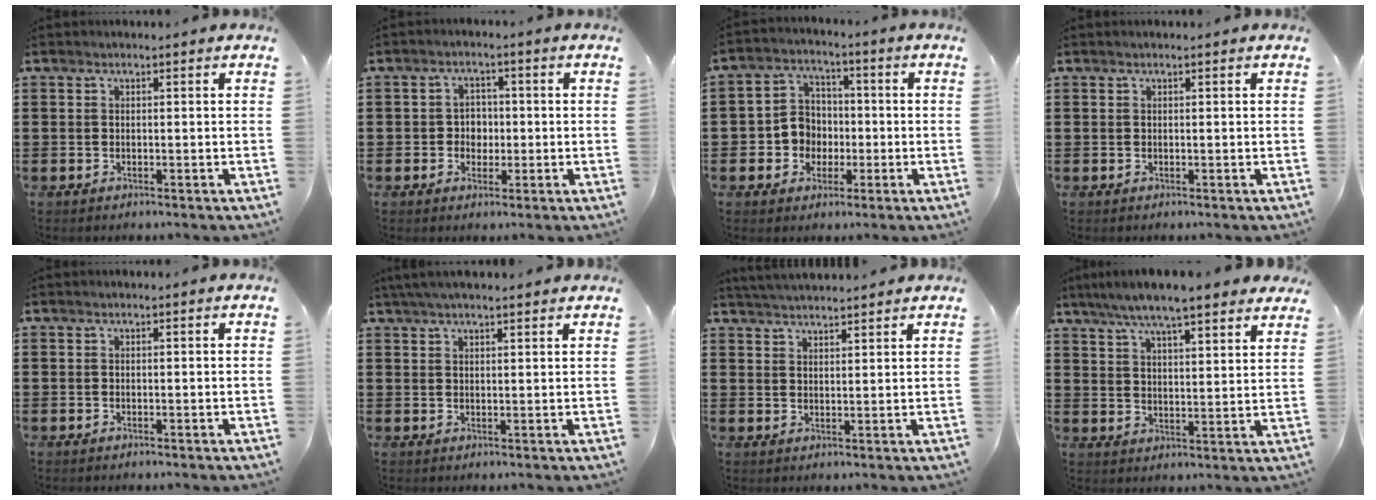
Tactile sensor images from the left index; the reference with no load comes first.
{"total": 3.1, "force": [-0.4, 2.7, 1.4], "torque": [-0.036, 0.007, -0.013]}
{"total": 6.2, "force": [-0.8, 5.8, 2.0], "torque": [-0.069, 0.014, -0.019]}
{"total": 0.0}
{"total": 0.0}
{"total": 3.0, "force": [2.6, 0.3, 1.5], "torque": [-0.035, 0.005, 0.048]}
{"total": 3.2, "force": [3.2, -0.3, 0.3], "torque": [-0.015, -0.007, 0.059]}
{"total": 6.8, "force": [6.0, 0.5, 3.1], "torque": [-0.080, -0.020, 0.105]}